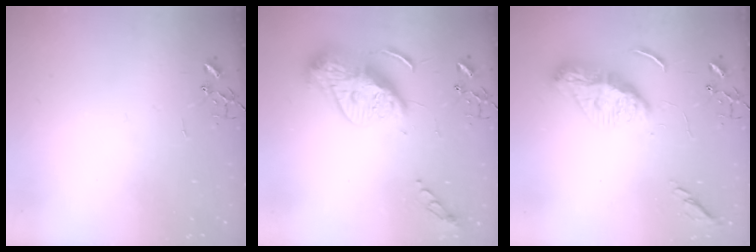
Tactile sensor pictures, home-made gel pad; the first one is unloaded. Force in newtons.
{"total": 16.7, "press": 16.7, "slide": 0.8}
{"total": 13.7, "press": 13.6, "slide": 1.2}